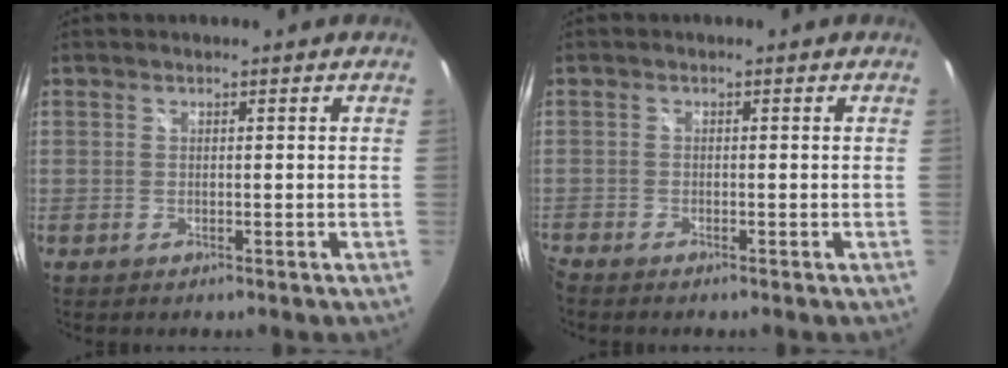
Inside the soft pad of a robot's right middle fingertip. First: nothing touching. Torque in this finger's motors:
{"motor_torque": [1.05, -1.08, 0.29, 0.21]}